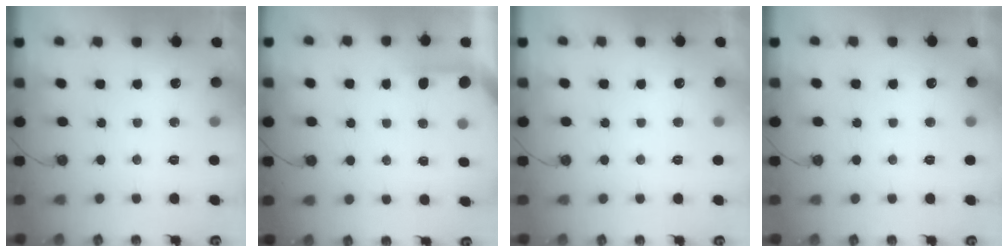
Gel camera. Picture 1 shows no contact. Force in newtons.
{"total": 1.9, "press": 1.9, "slide": 0.3}
{"total": 0.0}
{"total": 0.0}